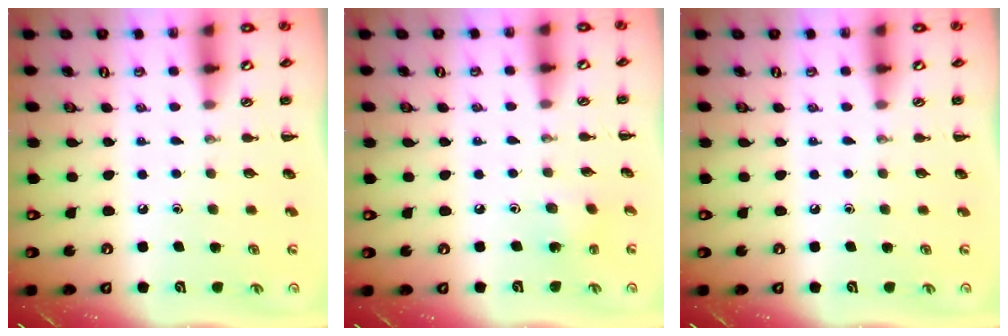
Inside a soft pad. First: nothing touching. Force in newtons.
{"total": 2.5, "press": 2.4, "slide": 0.8}
{"total": 0.0}